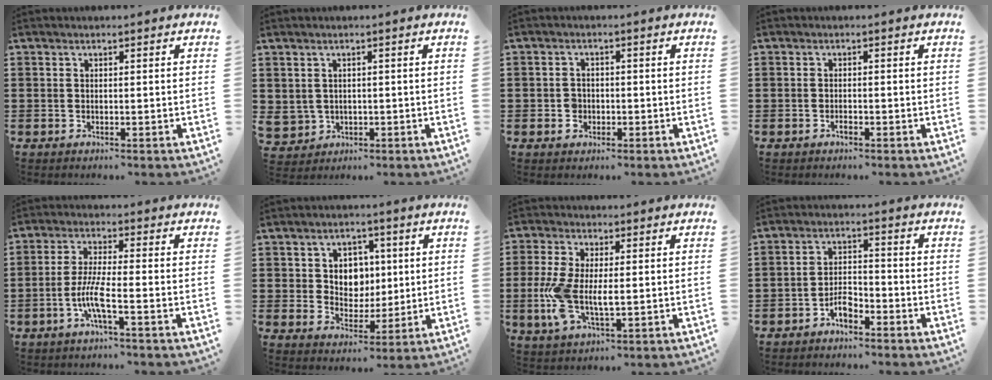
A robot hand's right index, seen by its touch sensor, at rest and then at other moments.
{"total": 2.5, "force": [0.5, 2.4, 0.4], "torque": [-0.028, 0.004, 0.006]}
{"total": 2.3, "force": [-0.7, 2.0, 0.8], "torque": [-0.021, 0.004, -0.015]}
{"total": 0.9, "force": [-0.6, 0.4, 0.5], "torque": [-0.012, -0.003, -0.011]}
{"total": 6.0, "force": [-2.5, 0.7, 5.4], "torque": [-0.128, -0.013, -0.057]}
{"total": 5.7, "force": [1.2, 5.0, 2.4], "torque": [-0.052, 0.012, 0.016]}
{"total": 8.2, "force": [-0.8, 4.0, 7.1], "torque": [-0.166, -0.008, -0.017]}
{"total": 3.9, "force": [-2.7, 1.5, 2.3], "torque": [-0.049, 0.007, -0.055]}